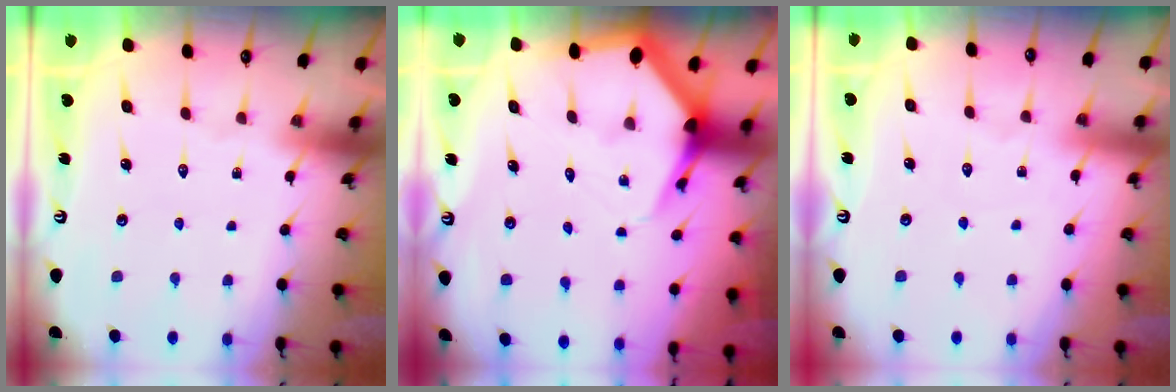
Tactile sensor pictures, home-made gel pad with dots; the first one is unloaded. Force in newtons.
{"total": 5.0, "press": 5.0, "slide": 0.6}
{"total": 2.4, "press": 2.4, "slide": 0.3}